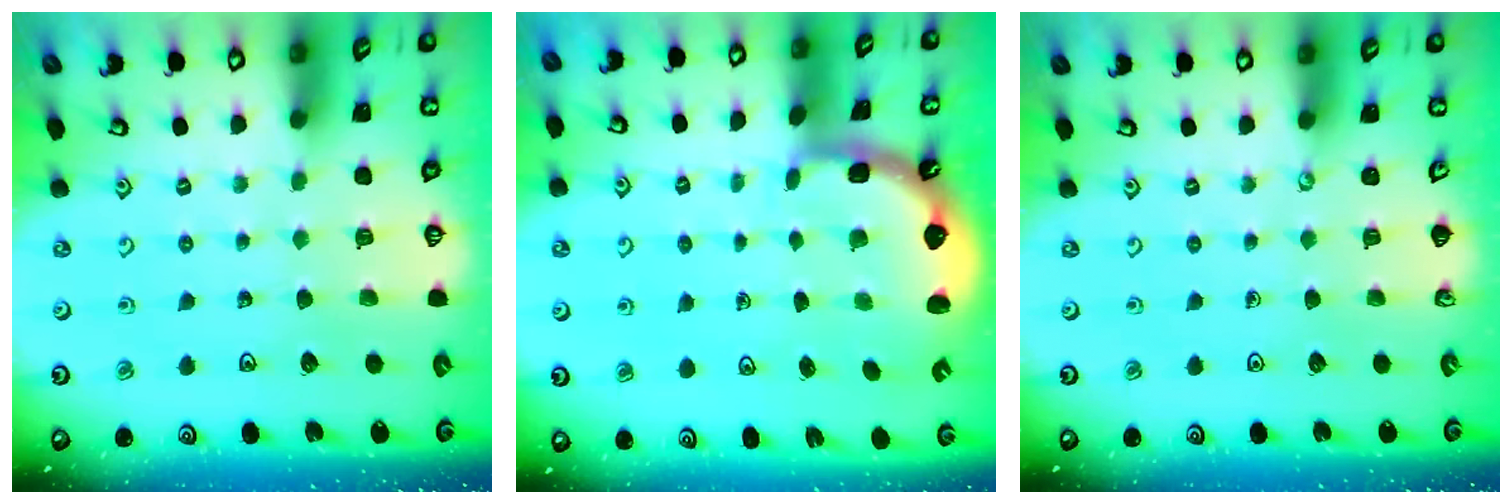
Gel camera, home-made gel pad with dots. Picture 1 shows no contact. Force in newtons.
{"total": 2.5, "press": 1.7, "slide": 1.8}
{"total": 0.0}